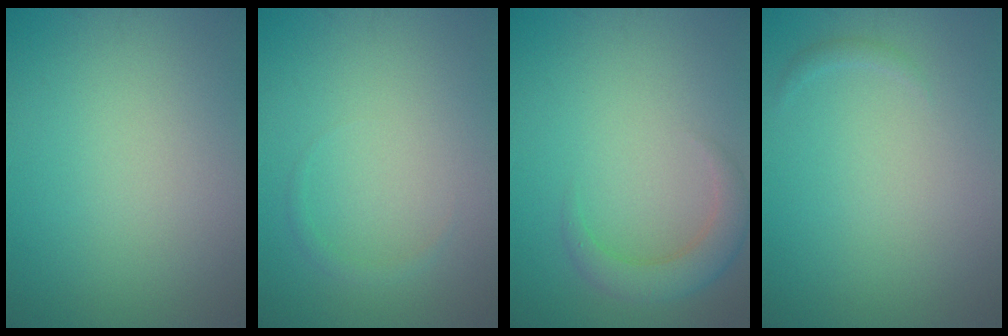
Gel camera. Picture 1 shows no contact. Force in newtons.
{"total": 0.7, "press": 0.7, "slide": 0.1}
{"total": 3.0, "press": 3.0, "slide": 0.3}
{"total": 0.5, "press": 0.5, "slide": 0.0}